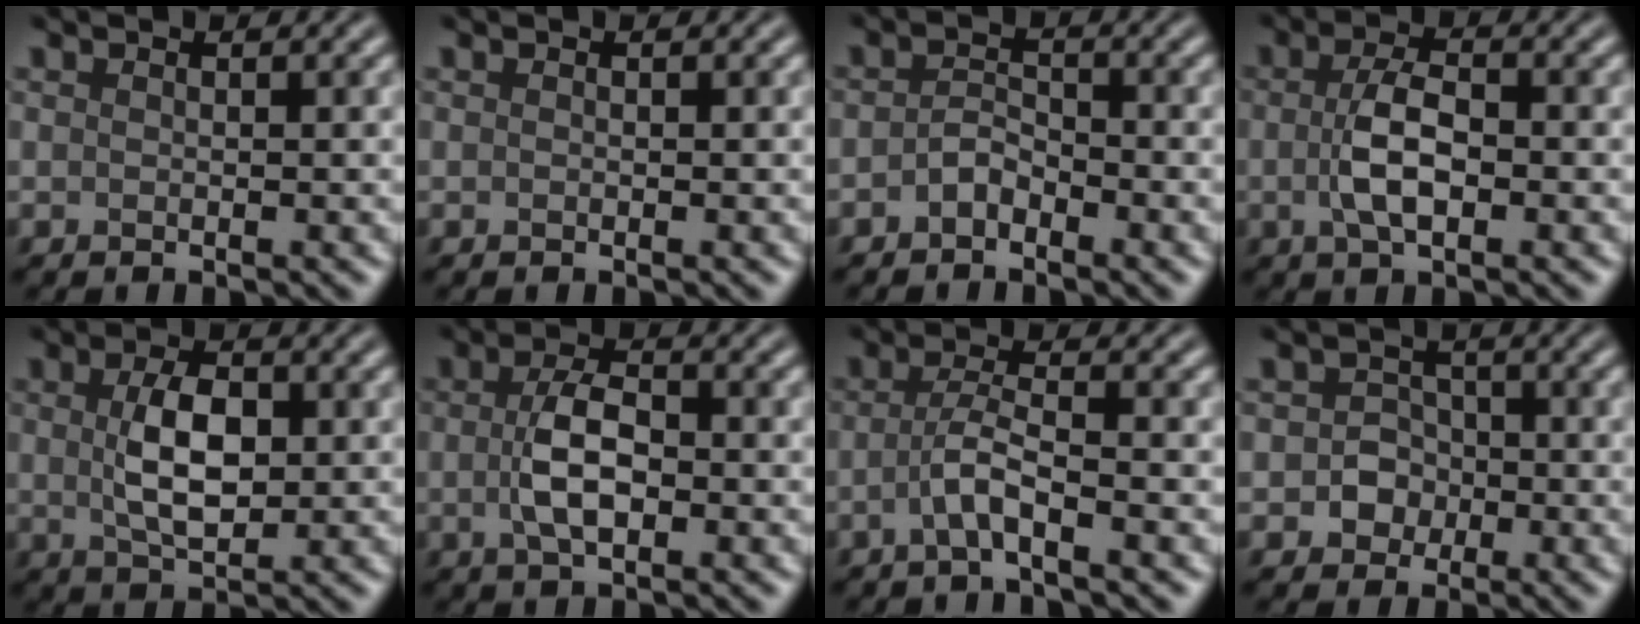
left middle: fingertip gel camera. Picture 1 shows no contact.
{"total": 0.0}
{"total": 1.6, "force": [-1.1, 0.9, 0.9], "torque": [-0.019, 0.007, -0.023]}
{"total": 3.8, "force": [-0.5, 1.7, 3.4], "torque": [-0.069, 0.002, -0.012]}
{"total": 4.7, "force": [0.4, 2.5, 4.0], "torque": [-0.083, 0.002, 0.009]}
{"total": 4.0, "force": [-0.5, 1.9, 3.5], "torque": [-0.072, 0.003, -0.011]}
{"total": 2.7, "force": [-1.2, 0.4, 2.4], "torque": [-0.048, 0.007, -0.030]}
{"total": 2.5, "force": [-0.5, 2.3, 0.8], "torque": [0.004, 0.001, -0.018]}